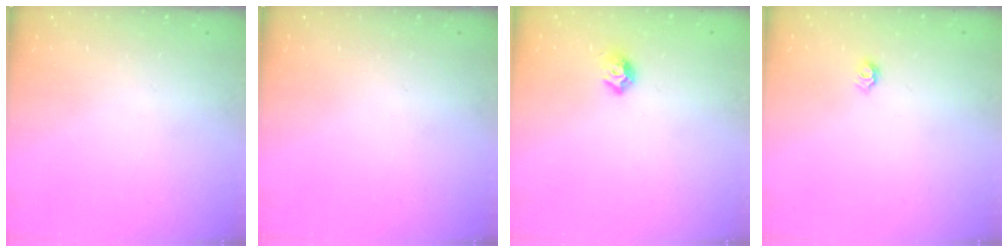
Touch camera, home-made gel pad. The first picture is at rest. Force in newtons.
{"total": 0.0}
{"total": 7.9, "press": 7.9, "slide": 0.7}
{"total": 4.6, "press": 4.6, "slide": 0.6}